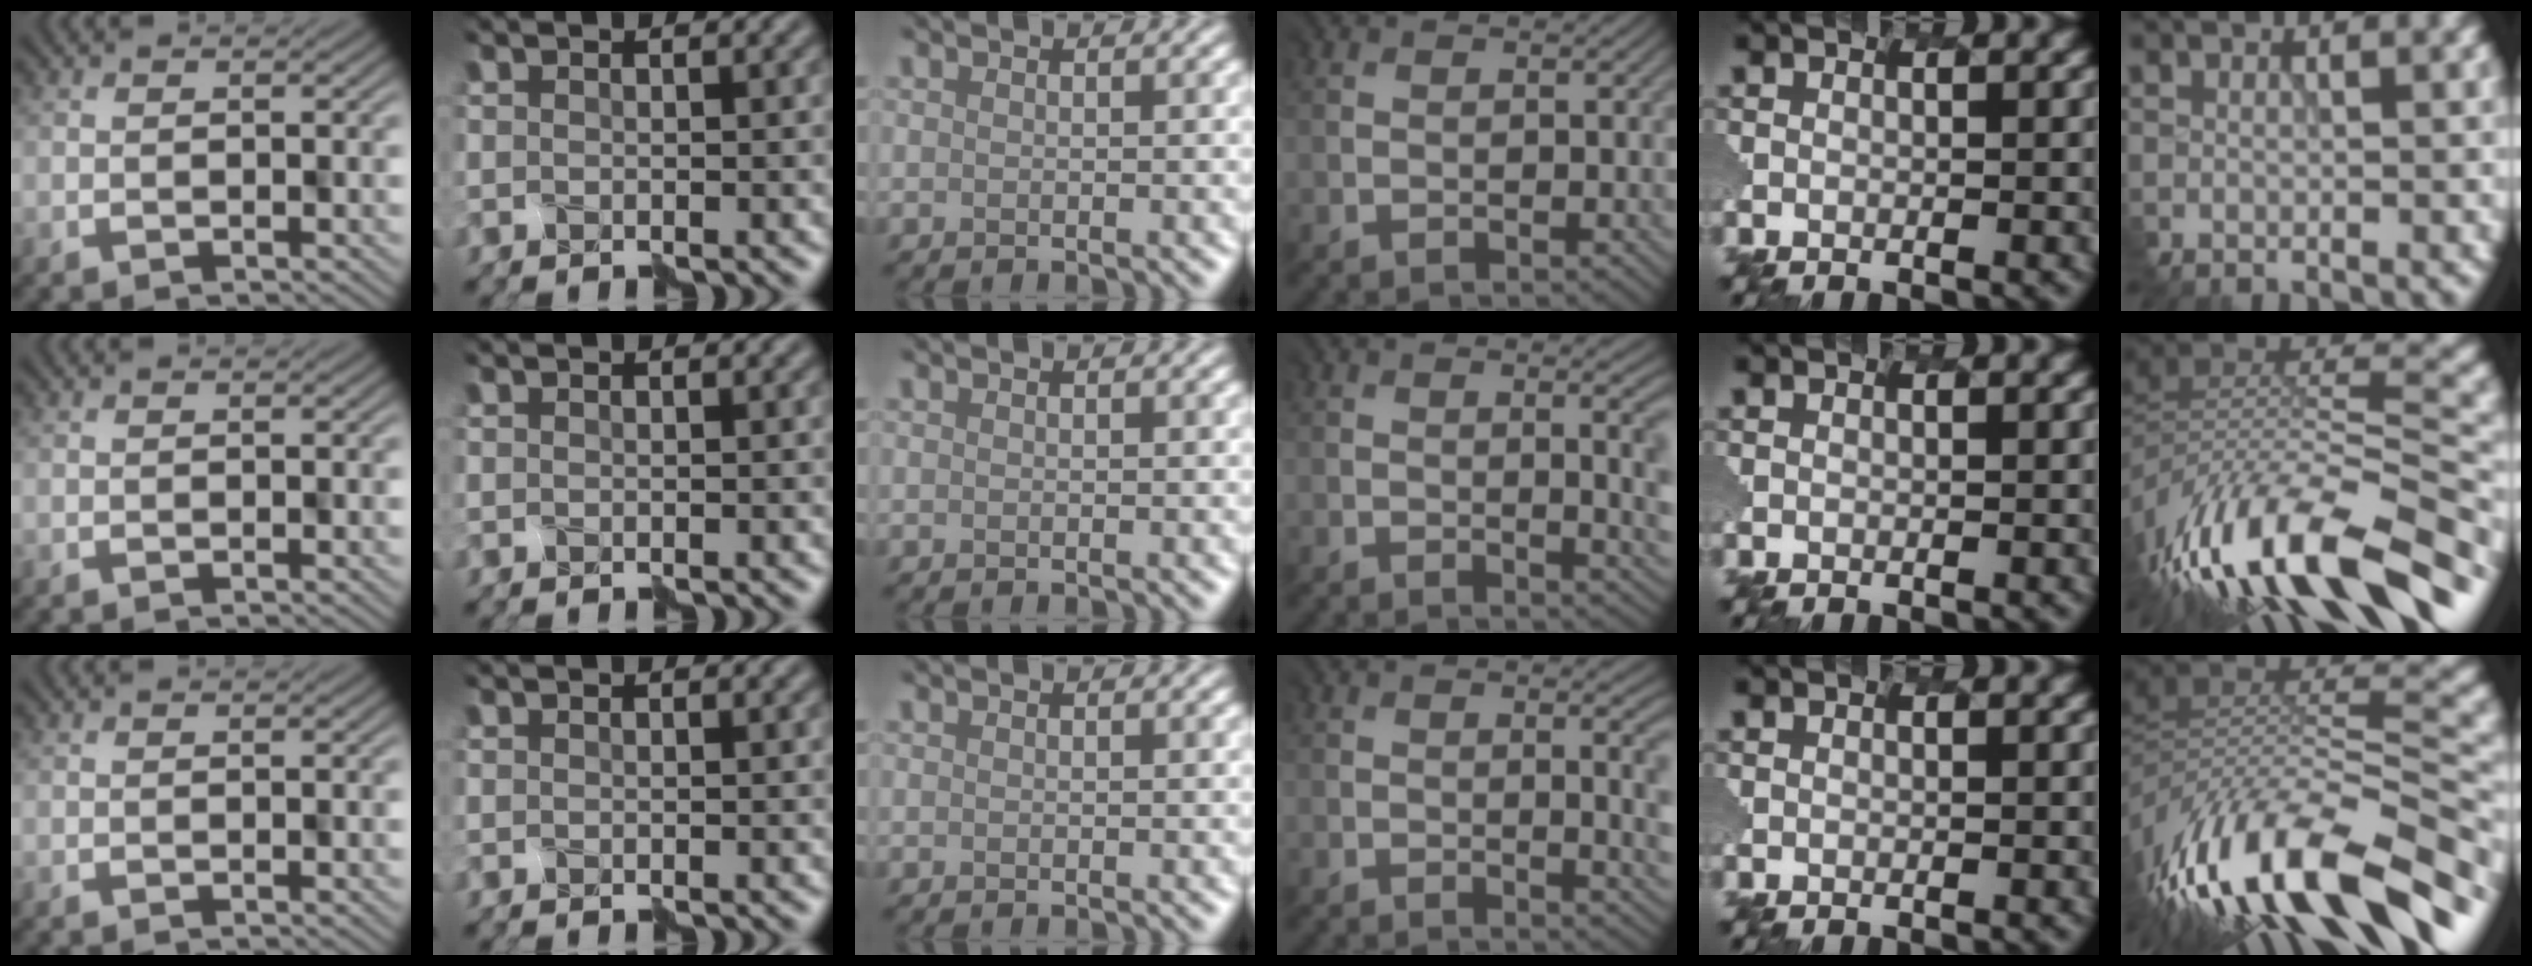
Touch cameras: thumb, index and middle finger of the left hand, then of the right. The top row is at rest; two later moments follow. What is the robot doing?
{"motion": "disassemble", "object": "hinged jar"}